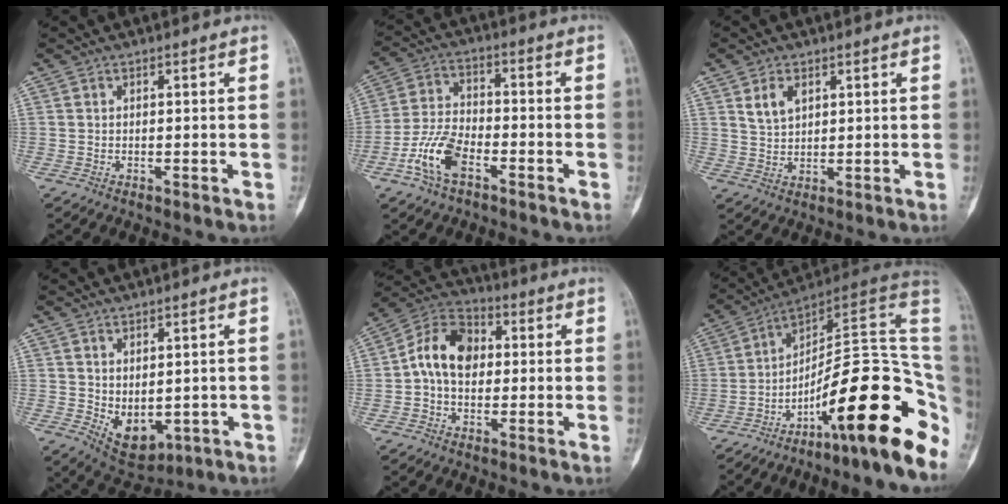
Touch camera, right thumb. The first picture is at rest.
{"total": 9.8, "force": [-4.7, 4.9, 7.1], "torque": [-0.150, 0.027, -0.093]}
{"total": 3.7, "force": [2.3, 2.7, 0.9], "torque": [-0.014, -0.007, 0.047]}
{"total": 7.4, "force": [-0.7, 4.6, 5.7], "torque": [-0.067, -0.006, 0.018]}
{"total": 9.9, "force": [0.8, 7.8, 6.0], "torque": [-0.099, 0.032, 0.001]}
{"total": 24.1, "force": [-8.2, 5.8, 21.9], "torque": [-0.228, 0.089, -0.112]}